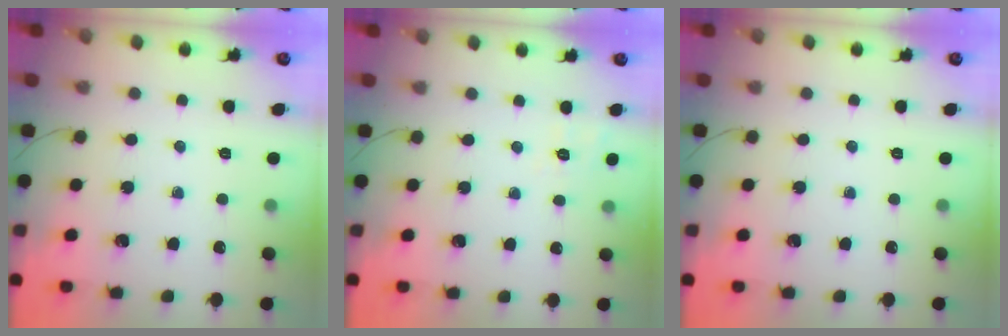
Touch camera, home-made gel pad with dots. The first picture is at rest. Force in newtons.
{"total": 3.3, "press": 2.7, "slide": 1.9}
{"total": 0.0}